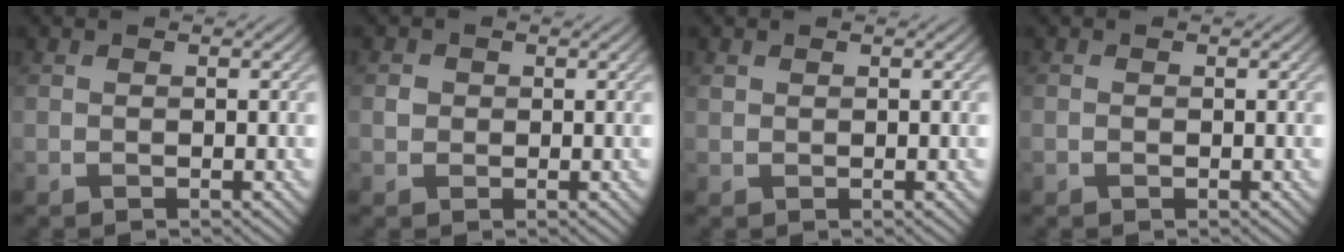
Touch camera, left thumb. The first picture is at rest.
{"total": 1.3, "force": [0.2, 1.3, 0.3], "torque": [-0.006, 0.000, 0.001]}
{"total": 0.8, "force": [0.5, 0.6, 0.2], "torque": [-0.006, -0.001, 0.013]}
{"total": 0.0}